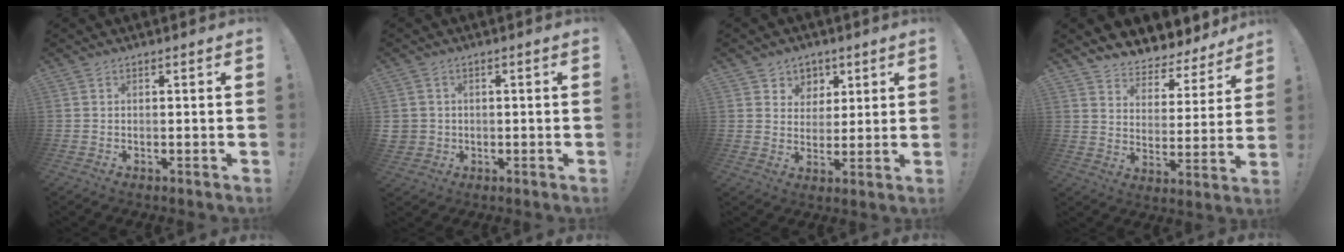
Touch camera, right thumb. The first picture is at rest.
{"total": 3.4, "force": [0.4, 3.2, 1.0], "torque": [-0.023, 0.000, 0.008]}
{"total": 6.2, "force": [2.7, 5.6, 0.4], "torque": [-0.009, -0.025, 0.055]}
{"total": 5.9, "force": [5.3, 2.6, 0.7], "torque": [-0.005, -0.068, 0.094]}